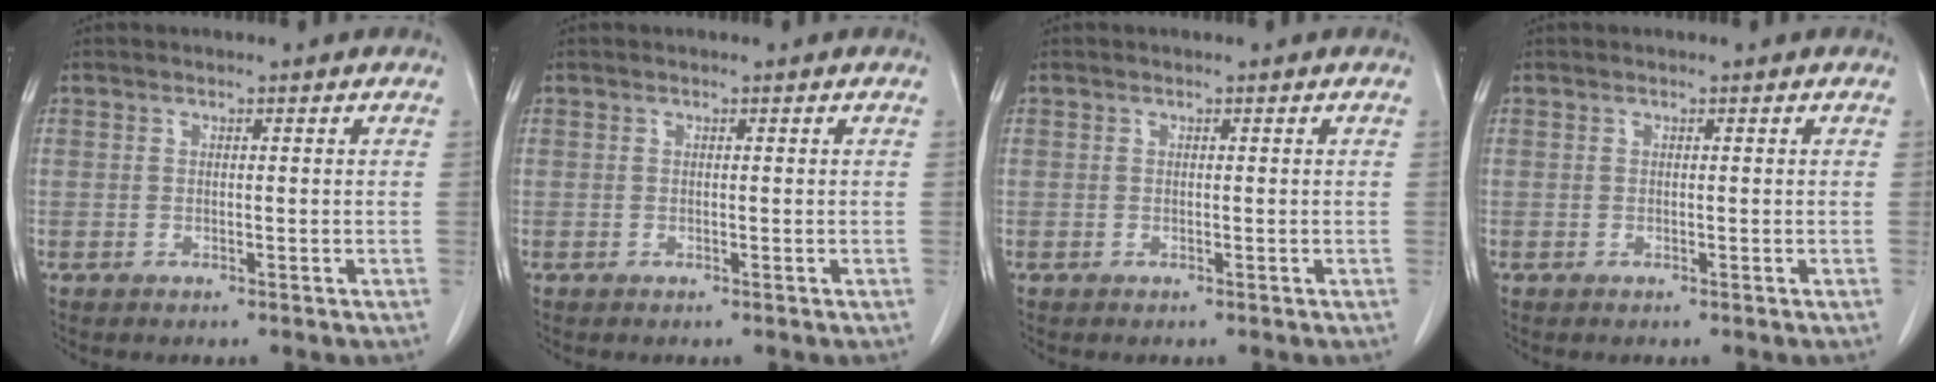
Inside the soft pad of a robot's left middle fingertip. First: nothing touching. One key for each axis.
{"total": 0.0}
{"total": 0.0}
{"total": 0.0}